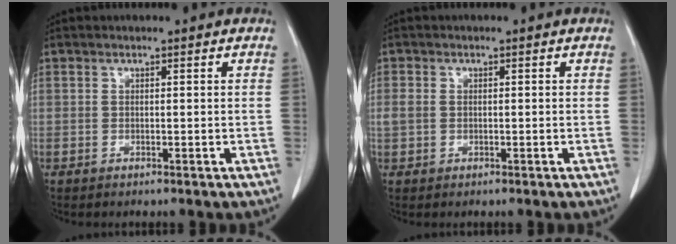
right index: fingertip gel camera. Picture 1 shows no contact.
{"total": 1.8, "force": [0.1, 1.4, 1.1], "torque": [-0.034, 0.011, 0.005]}